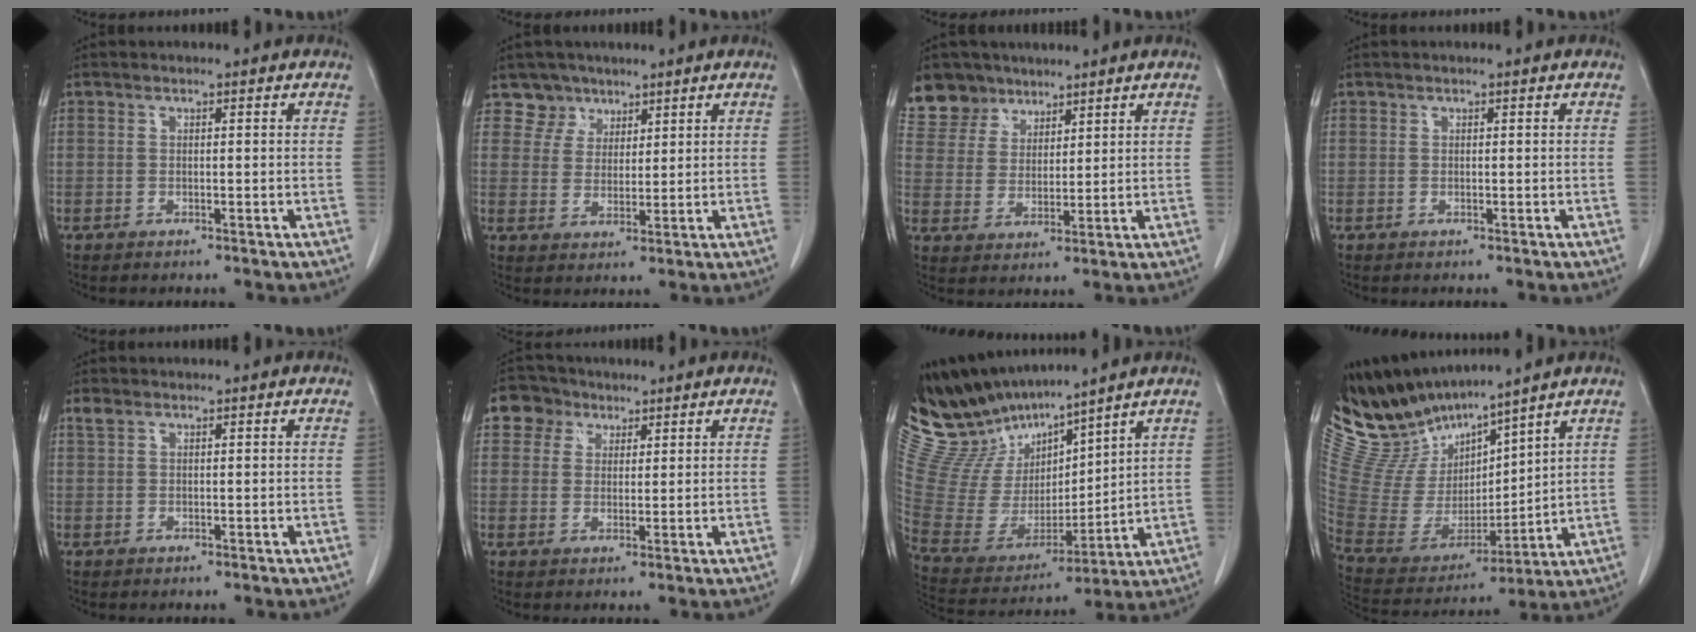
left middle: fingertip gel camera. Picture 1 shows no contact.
{"total": 4.6, "force": [3.3, 3.2, -0.6], "torque": [0.017, -0.001, 0.058]}
{"total": 8.1, "force": [6.3, 5.1, 0.4], "torque": [-0.012, 0.013, 0.131]}
{"total": 0.0}
{"total": 1.3, "force": [0.9, 0.6, 0.6], "torque": [-0.019, 0.013, 0.021]}
{"total": 4.7, "force": [2.7, 3.8, 0.6], "torque": [-0.015, 0.015, 0.049]}
{"total": 15.1, "force": [13.8, 2.9, 5.5], "torque": [-0.129, -0.005, 0.284]}
{"total": 13.7, "force": [13.0, 1.4, 3.9], "torque": [-0.104, -0.009, 0.278]}